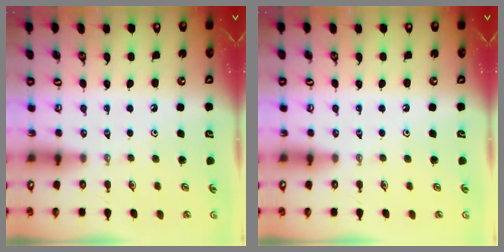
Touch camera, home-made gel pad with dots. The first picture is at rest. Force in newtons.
{"total": 0.0}